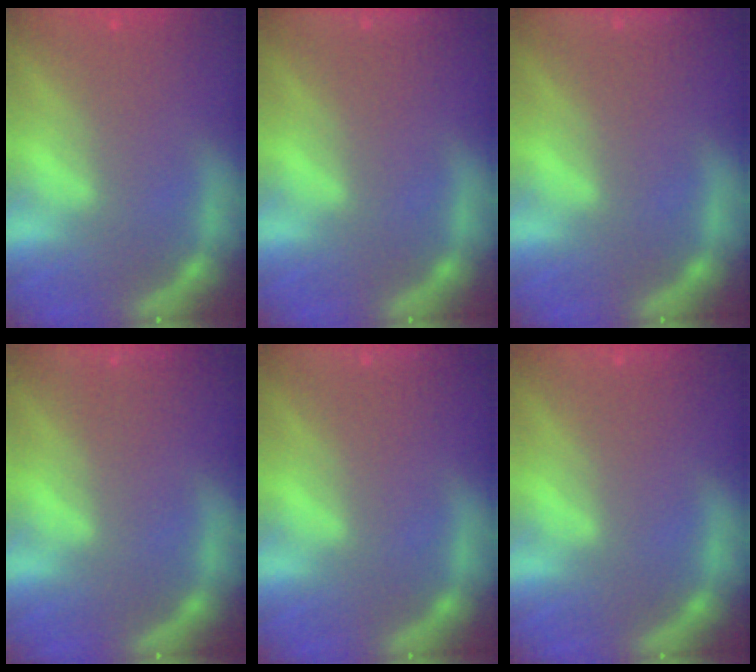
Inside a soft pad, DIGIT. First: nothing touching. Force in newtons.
{"total": 1.9}
{"total": 1.9}
{"total": 1.4}
{"total": 1.9}
{"total": 0.9}